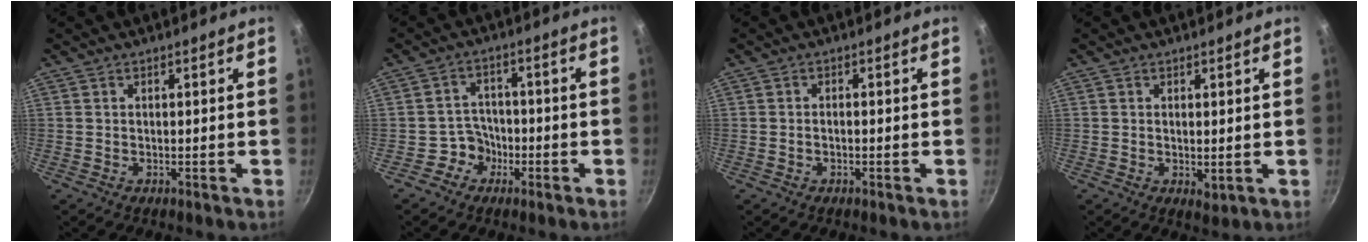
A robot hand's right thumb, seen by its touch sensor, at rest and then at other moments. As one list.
[{"total": 4.4, "force": [-2.2, 3.8, 0.5], "torque": [0.025, 0.028, -0.038]}, {"total": 0.9, "force": [-0.4, 0.4, 0.6], "torque": [-0.015, 0.008, -0.009]}, {"total": 2.0, "force": [0.4, 1.1, 1.6], "torque": [-0.026, -0.007, 0.007]}]